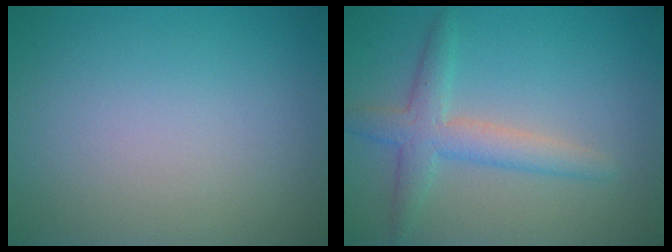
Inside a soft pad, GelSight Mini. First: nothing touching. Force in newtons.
{"total": 2.8, "press": 2.8, "slide": 0.2}